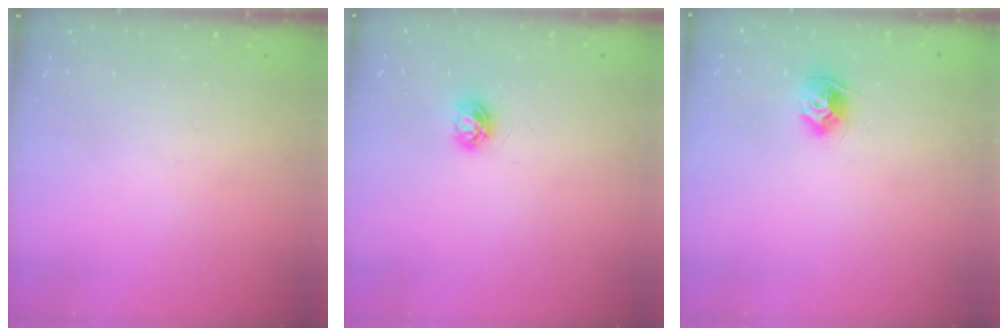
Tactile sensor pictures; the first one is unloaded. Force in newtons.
{"total": 4.2, "press": 4.2, "slide": 0.4}
{"total": 8.7, "press": 8.6, "slide": 0.4}